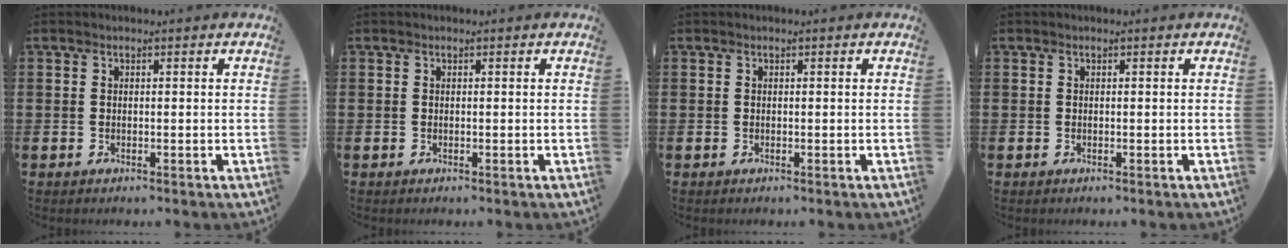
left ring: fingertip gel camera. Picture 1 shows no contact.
{"total": 0.0}
{"total": 0.0}
{"total": 0.0}